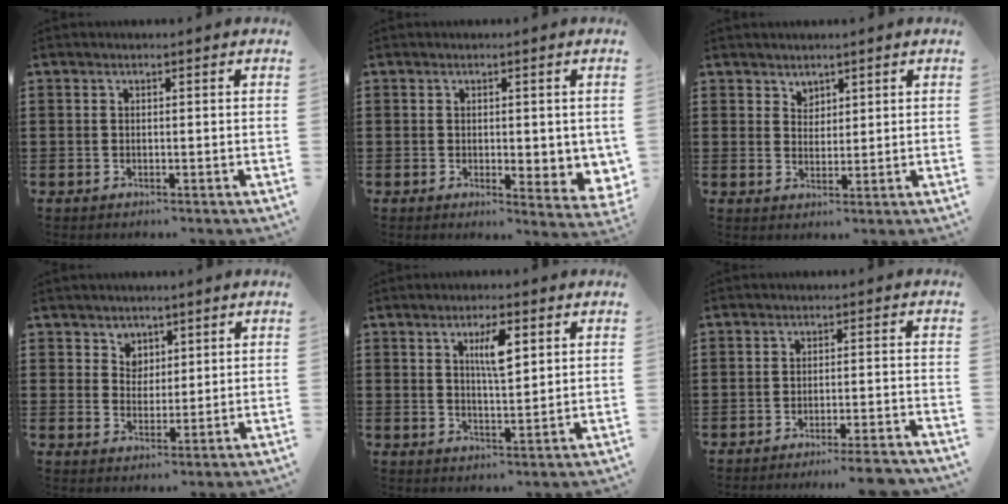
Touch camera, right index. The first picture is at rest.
{"total": 2.3, "force": [0.7, 1.4, 1.7], "torque": [-0.030, 0.004, 0.012]}
{"total": 2.4, "force": [1.9, 1.4, 0.0], "torque": [-0.007, 0.007, 0.036]}
{"total": 3.6, "force": [2.3, 2.8, 0.1], "torque": [-0.018, 0.010, 0.042]}
{"total": 5.2, "force": [2.1, 1.5, 4.5], "torque": [-0.079, 0.003, 0.030]}
{"total": 3.7, "force": [-3.3, -0.4, 1.5], "torque": [-0.024, -0.008, -0.065]}